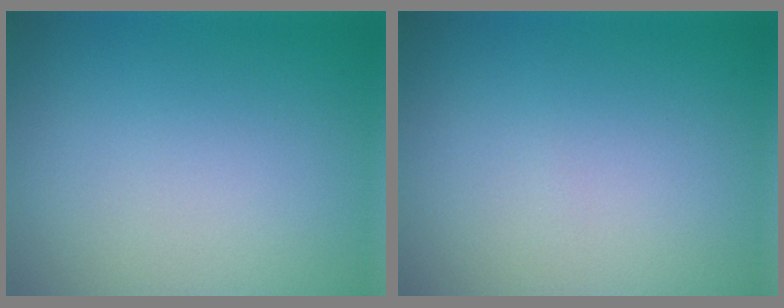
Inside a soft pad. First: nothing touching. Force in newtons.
{"total": 0.0}